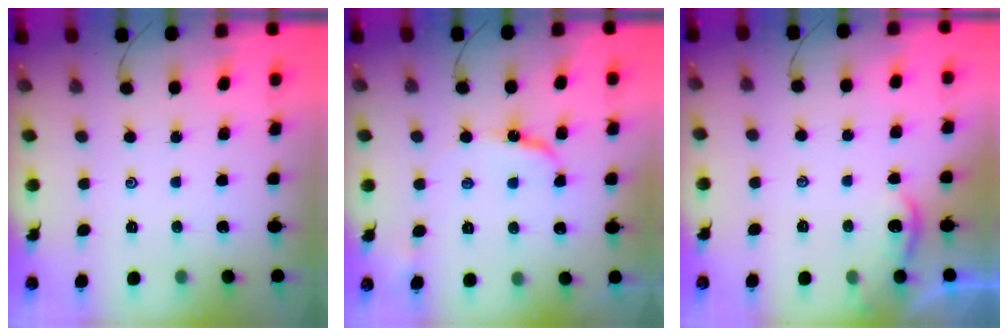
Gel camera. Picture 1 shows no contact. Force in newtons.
{"total": 6.6, "press": 6.6, "slide": 0.7}
{"total": 2.0, "press": 2.0, "slide": 0.1}